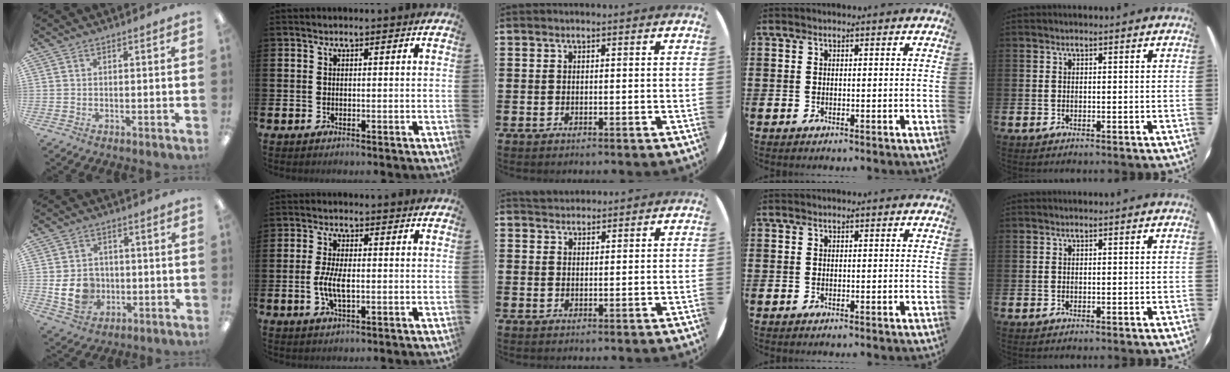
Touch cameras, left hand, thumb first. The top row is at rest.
{"thumb": {"total": 9.3, "force": [-1.5, 7.6, 5.3], "torque": [-0.109, 0.009, -0.023]}, "index": {"total": 4.5, "force": [-0.5, 1.8, 4.0], "torque": [-0.079, -0.004, -0.016]}, "middle": {"total": 1.9, "force": [1.9, 0.5, -0.1], "torque": [-0.001, 0.004, 0.037]}}